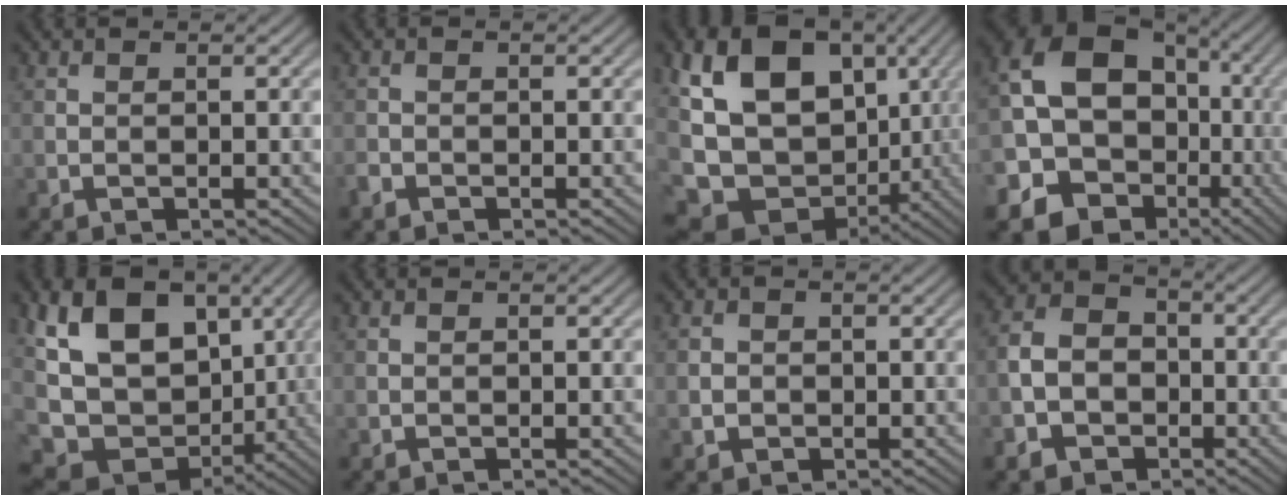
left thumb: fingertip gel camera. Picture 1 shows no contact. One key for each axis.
{"total": 1.0, "fx": -0.9, "fy": 0.4, "fz": 0.3, "tx": -0.006, "ty": 0.000, "tz": -0.020}
{"total": 14.9, "fx": 0.7, "fy": 11.4, "fz": 9.5, "tx": -0.183, "ty": -0.027, "tz": 0.036}
{"total": 18.7, "fx": -2.3, "fy": 16.2, "fz": 8.9, "tx": -0.184, "ty": -0.021, "tz": -0.048}
{"total": 13.6, "fx": 1.6, "fy": 10.0, "fz": 9.1, "tx": -0.179, "ty": -0.032, "tz": 0.053}
{"total": 0.0}
{"total": 1.7, "fx": -0.4, "fy": 1.6, "fz": 0.6, "tx": -0.009, "ty": -0.004, "tz": -0.009}
{"total": 6.3, "fx": -2.6, "fy": 5.0, "fz": 2.9, "tx": -0.074, "ty": -0.004, "tz": -0.061}